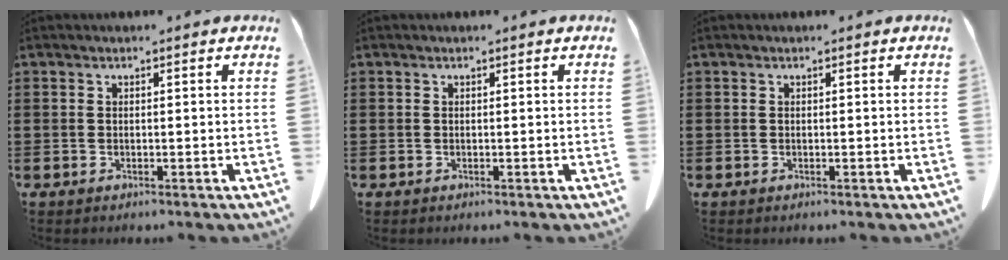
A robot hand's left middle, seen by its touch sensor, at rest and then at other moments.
{"total": 0.0}
{"total": 0.0}